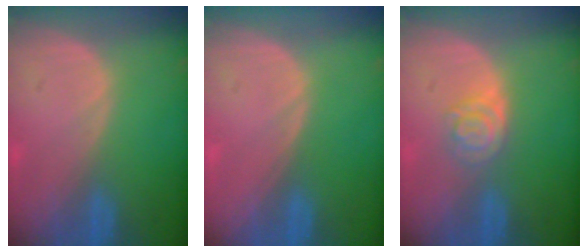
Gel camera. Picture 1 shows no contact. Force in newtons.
{"total": 0.0}
{"total": 4.0, "press": 3.6, "slide": 1.8}